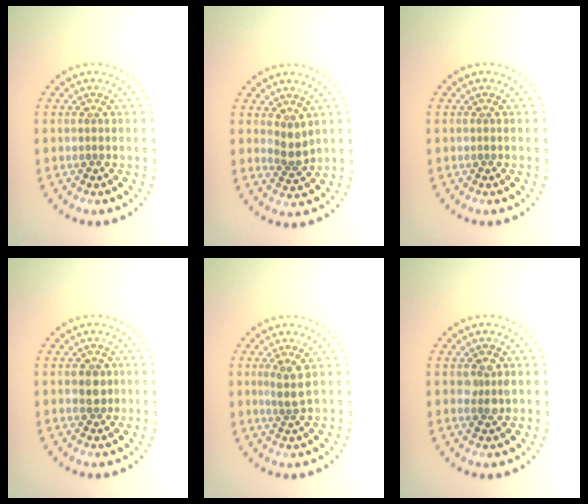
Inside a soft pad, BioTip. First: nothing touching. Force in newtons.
{"total": 1.8, "press": 1.5, "slide": 1.0}
{"total": 0.0}
{"total": 1.8, "press": 1.7, "slide": 0.7}
{"total": 2.0, "press": 1.5, "slide": 1.4}
{"total": 2.0, "press": 1.9, "slide": 0.3}